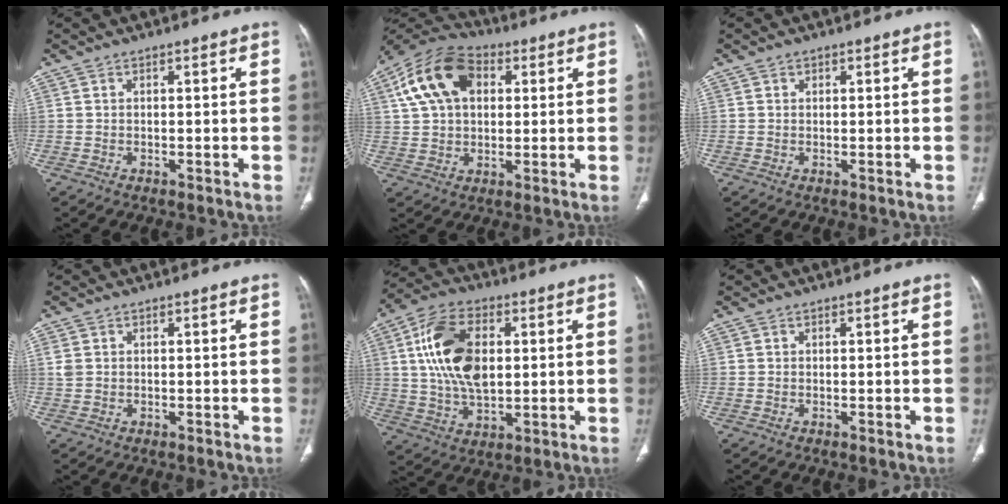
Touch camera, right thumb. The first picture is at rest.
{"total": 15.6, "force": [4.3, 10.6, 10.6], "torque": [-0.181, 0.019, 0.068]}
{"total": 0.8, "force": [0.3, 0.7, 0.1], "torque": [0.006, 0.001, 0.003]}
{"total": 1.5, "force": [0.4, 1.2, 0.8], "torque": [-0.023, 0.004, 0.012]}
{"total": 15.7, "force": [3.0, 9.2, 12.4], "torque": [-0.225, 0.003, 0.055]}
{"total": 0.0}